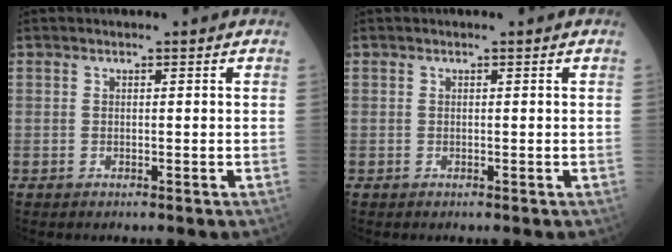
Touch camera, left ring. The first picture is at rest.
{"total": 0.0}